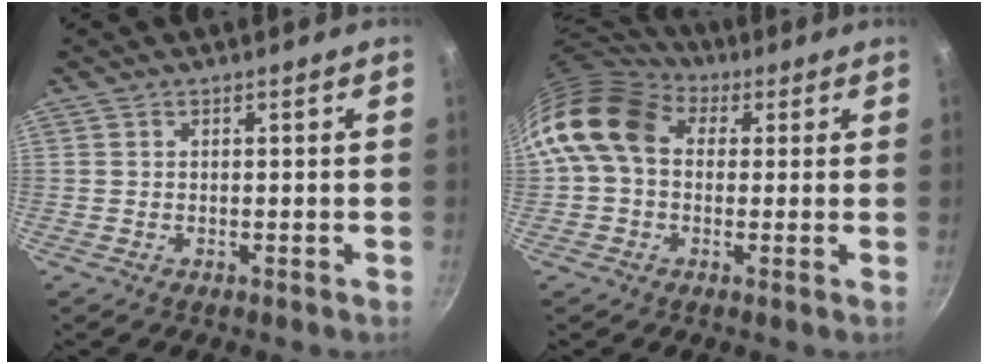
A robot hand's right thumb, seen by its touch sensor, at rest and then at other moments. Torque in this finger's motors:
{"motor_torque": [-0.82, 1.82, 0.79, -0.69, 0.50]}